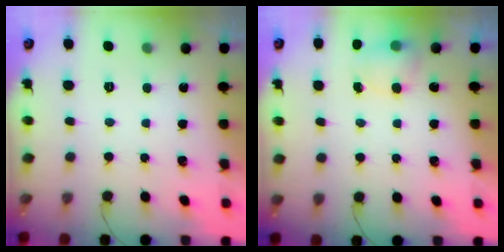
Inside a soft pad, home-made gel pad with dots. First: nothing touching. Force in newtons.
{"total": 4.5, "press": 4.5, "slide": 0.6}